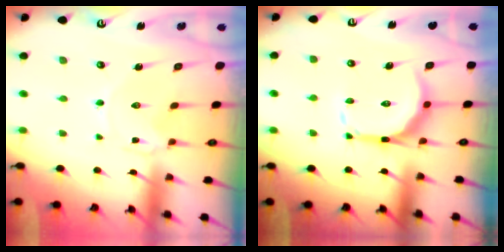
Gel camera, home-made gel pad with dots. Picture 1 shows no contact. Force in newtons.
{"total": 11.0, "press": 11.0, "slide": 0.6}